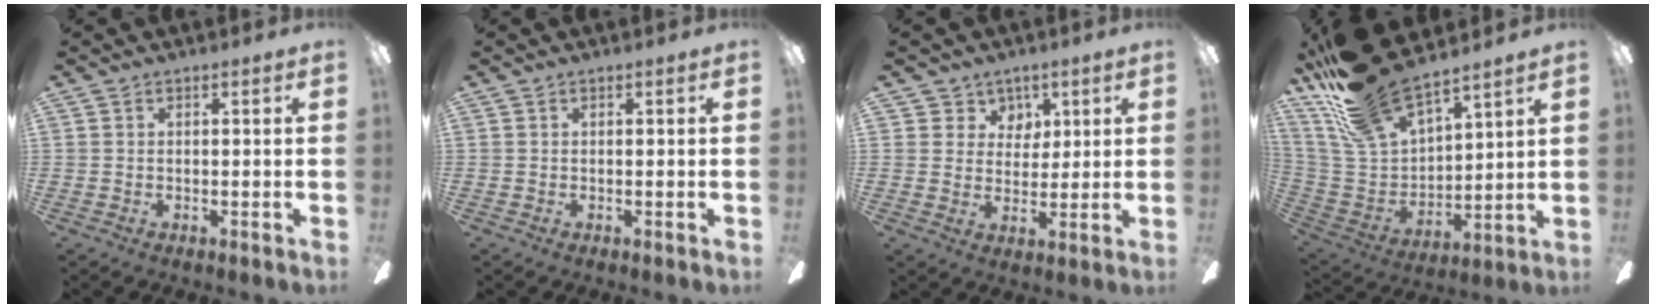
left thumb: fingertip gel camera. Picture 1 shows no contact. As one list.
[{"total": 0.0}, {"total": 5.9, "force": [3.6, 4.6, 0.4], "torque": [-0.019, -0.012, 0.065]}, {"total": 19.2, "force": [16.6, 5.6, 7.9], "torque": [-0.198, -0.111, 0.304]}]